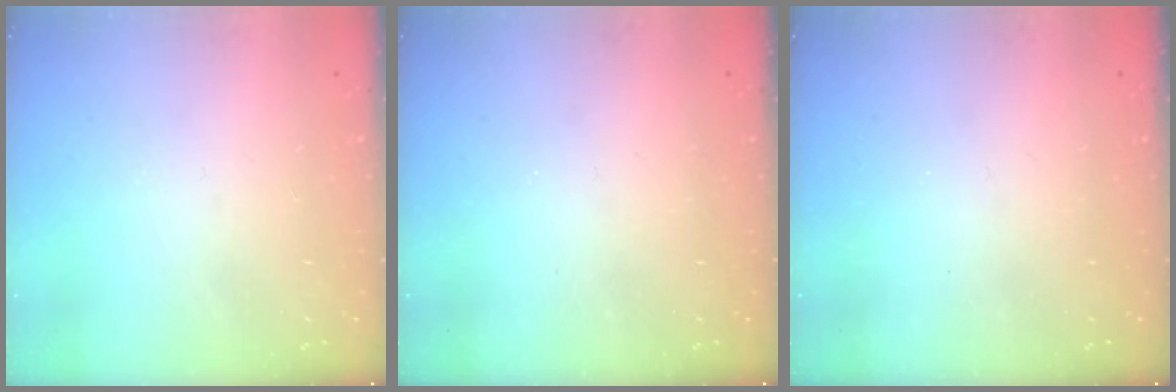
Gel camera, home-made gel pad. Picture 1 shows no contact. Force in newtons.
{"total": 0.0}
{"total": 0.0}